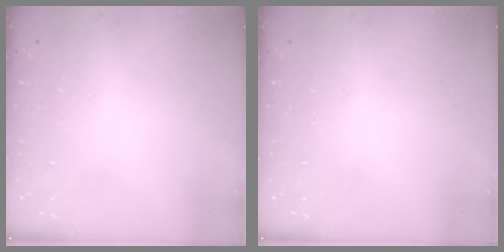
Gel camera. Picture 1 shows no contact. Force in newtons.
{"total": 0.0}